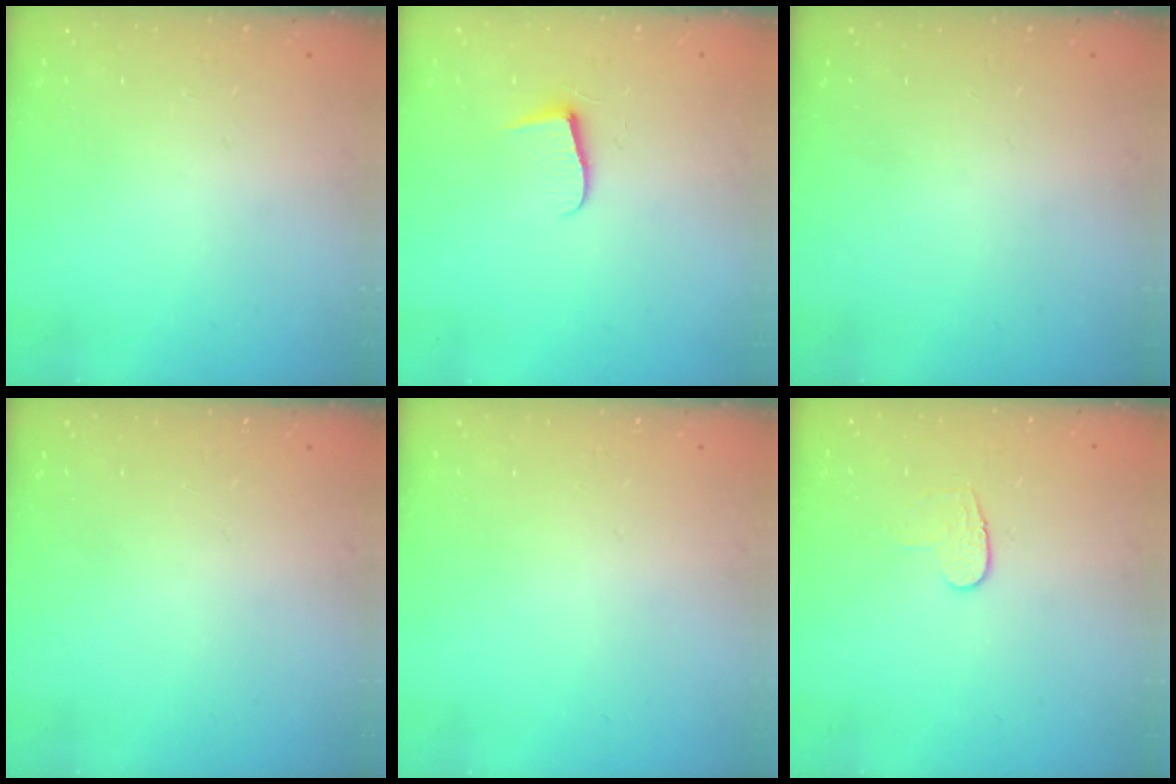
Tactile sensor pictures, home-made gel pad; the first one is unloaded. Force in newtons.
{"total": 5.9, "press": 5.9, "slide": 0.6}
{"total": 0.0}
{"total": 0.0}
{"total": 0.0}
{"total": 6.6, "press": 6.6, "slide": 0.6}